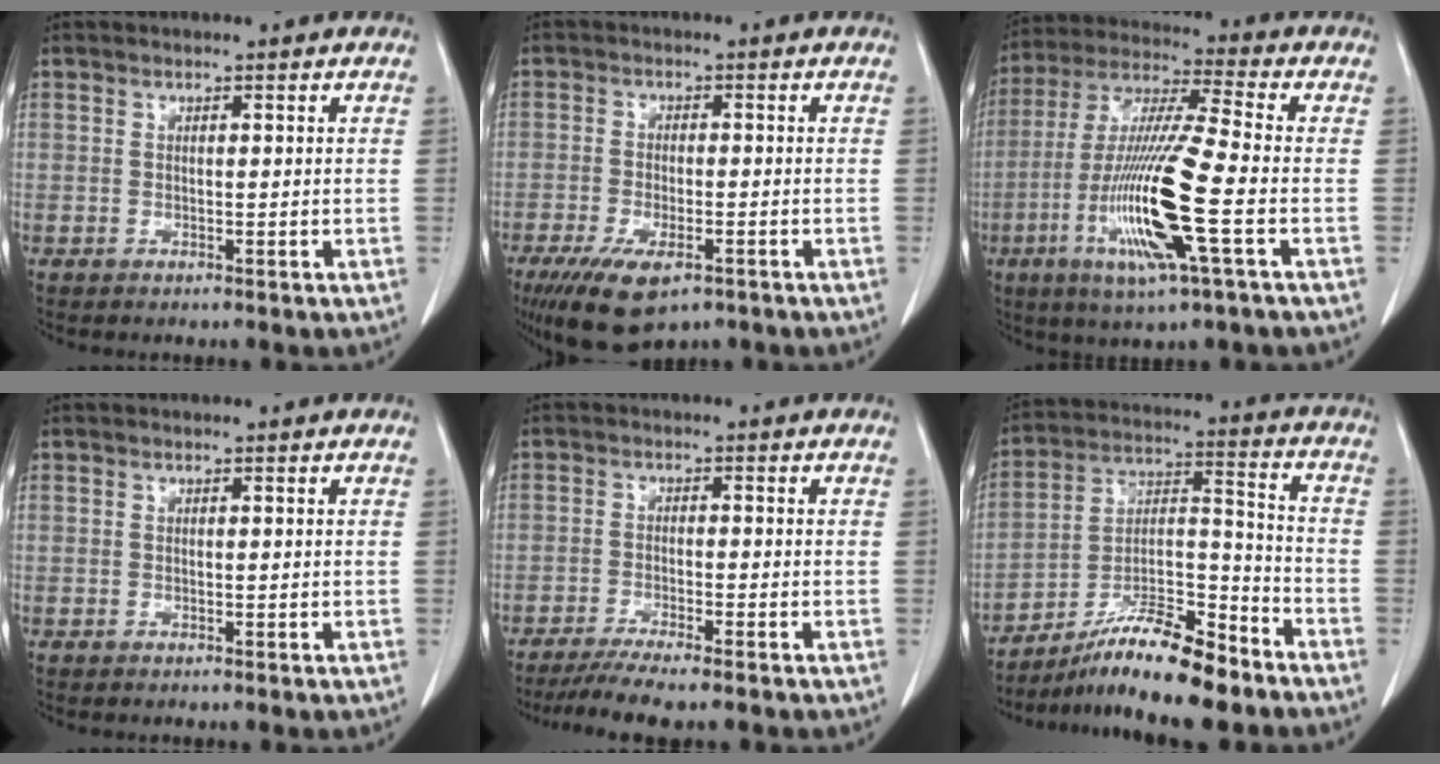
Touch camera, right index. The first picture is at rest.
{"total": 9.4, "force": [-5.7, 3.5, 6.6], "torque": [-0.117, -0.017, -0.092]}
{"total": 16.7, "force": [-4.9, 0.3, 15.9], "torque": [-0.329, -0.019, -0.098]}
{"total": 0.0}
{"total": 7.0, "force": [-5.8, -0.2, 3.9], "torque": [-0.057, -0.019, -0.095]}
{"total": 14.4, "force": [-11.5, 1.9, 8.5], "torque": [-0.147, 0.008, -0.198]}